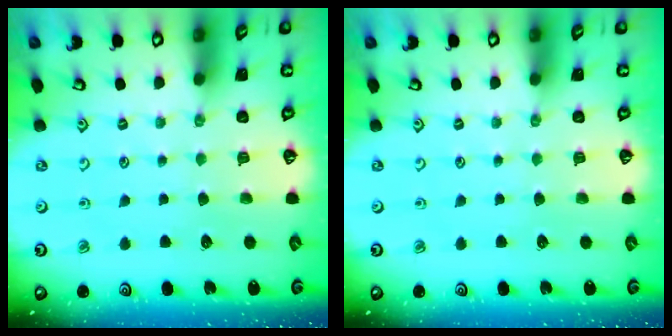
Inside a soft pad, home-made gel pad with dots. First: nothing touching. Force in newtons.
{"total": 0.0}